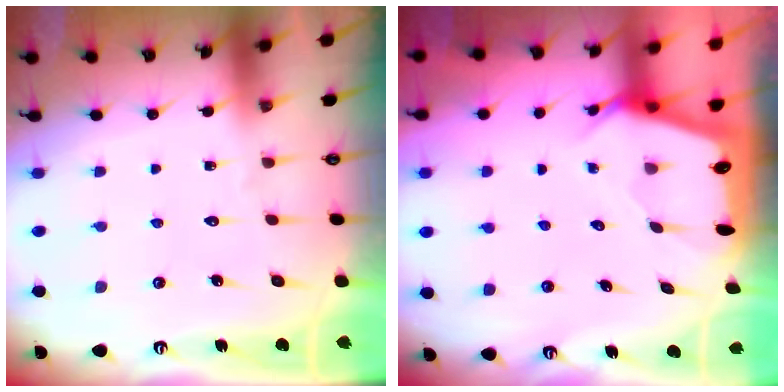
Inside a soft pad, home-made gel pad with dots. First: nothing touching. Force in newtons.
{"total": 2.5, "press": 2.5, "slide": 0.2}